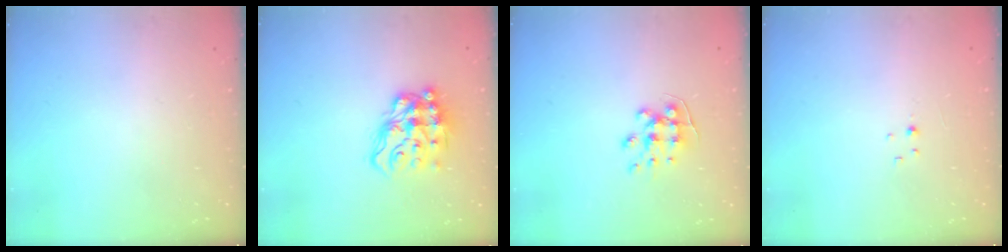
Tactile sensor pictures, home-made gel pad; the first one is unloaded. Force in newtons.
{"total": 14.1, "press": 14.1, "slide": 1.2}
{"total": 7.3, "press": 7.3, "slide": 0.7}
{"total": 1.1, "press": 1.1, "slide": 0.2}